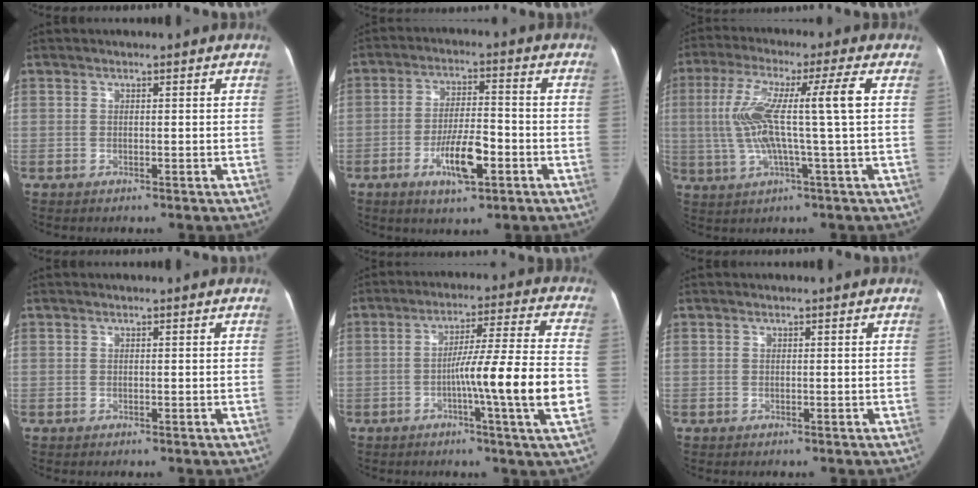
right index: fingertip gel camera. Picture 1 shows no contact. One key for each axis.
{"total": 8.7, "fx": -3.5, "fy": 2.4, "fz": 7.6, "tx": -0.142, "ty": 0.001, "tz": -0.057}
{"total": 12.3, "fx": 0.8, "fy": -0.6, "fz": 12.3, "tx": -0.243, "ty": 0.020, "tz": 0.011}
{"total": 0.0}
{"total": 13.9, "fx": -3.4, "fy": -1.7, "fz": 13.3, "tx": -0.213, "ty": -0.005, "tz": -0.061}
{"total": 0.0}